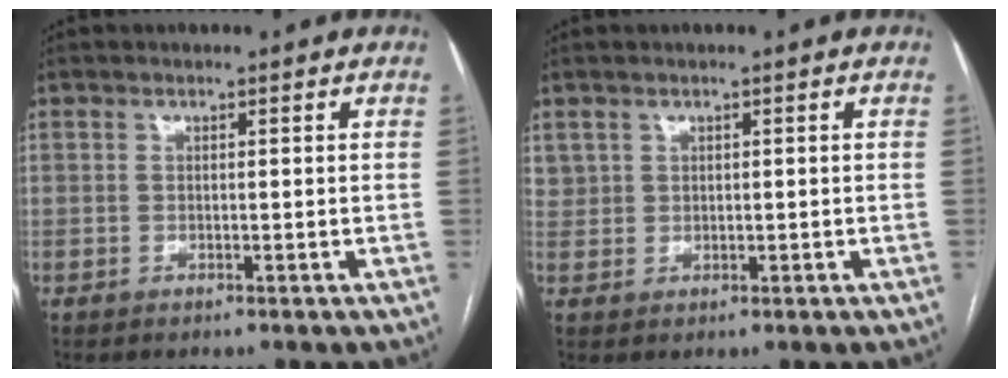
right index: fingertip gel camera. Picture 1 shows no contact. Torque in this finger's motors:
{"motor_torque": [-0.08, 0.04, -0.03, -0.01]}